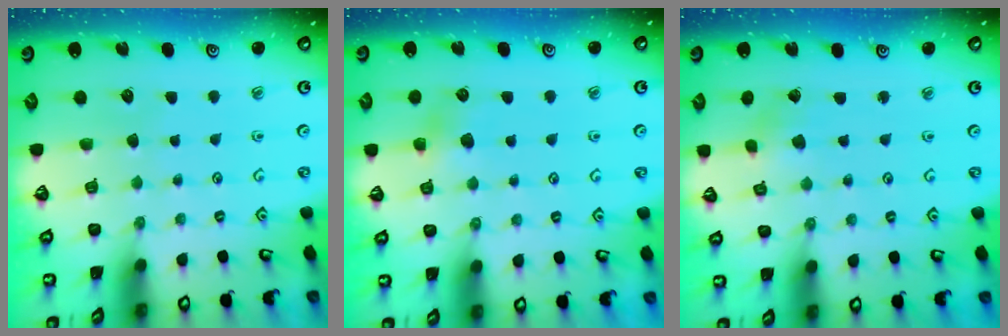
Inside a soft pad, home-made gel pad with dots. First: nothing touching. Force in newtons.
{"total": 4.5, "press": 4.4, "slide": 0.8}
{"total": 1.3, "press": 1.3, "slide": 0.2}